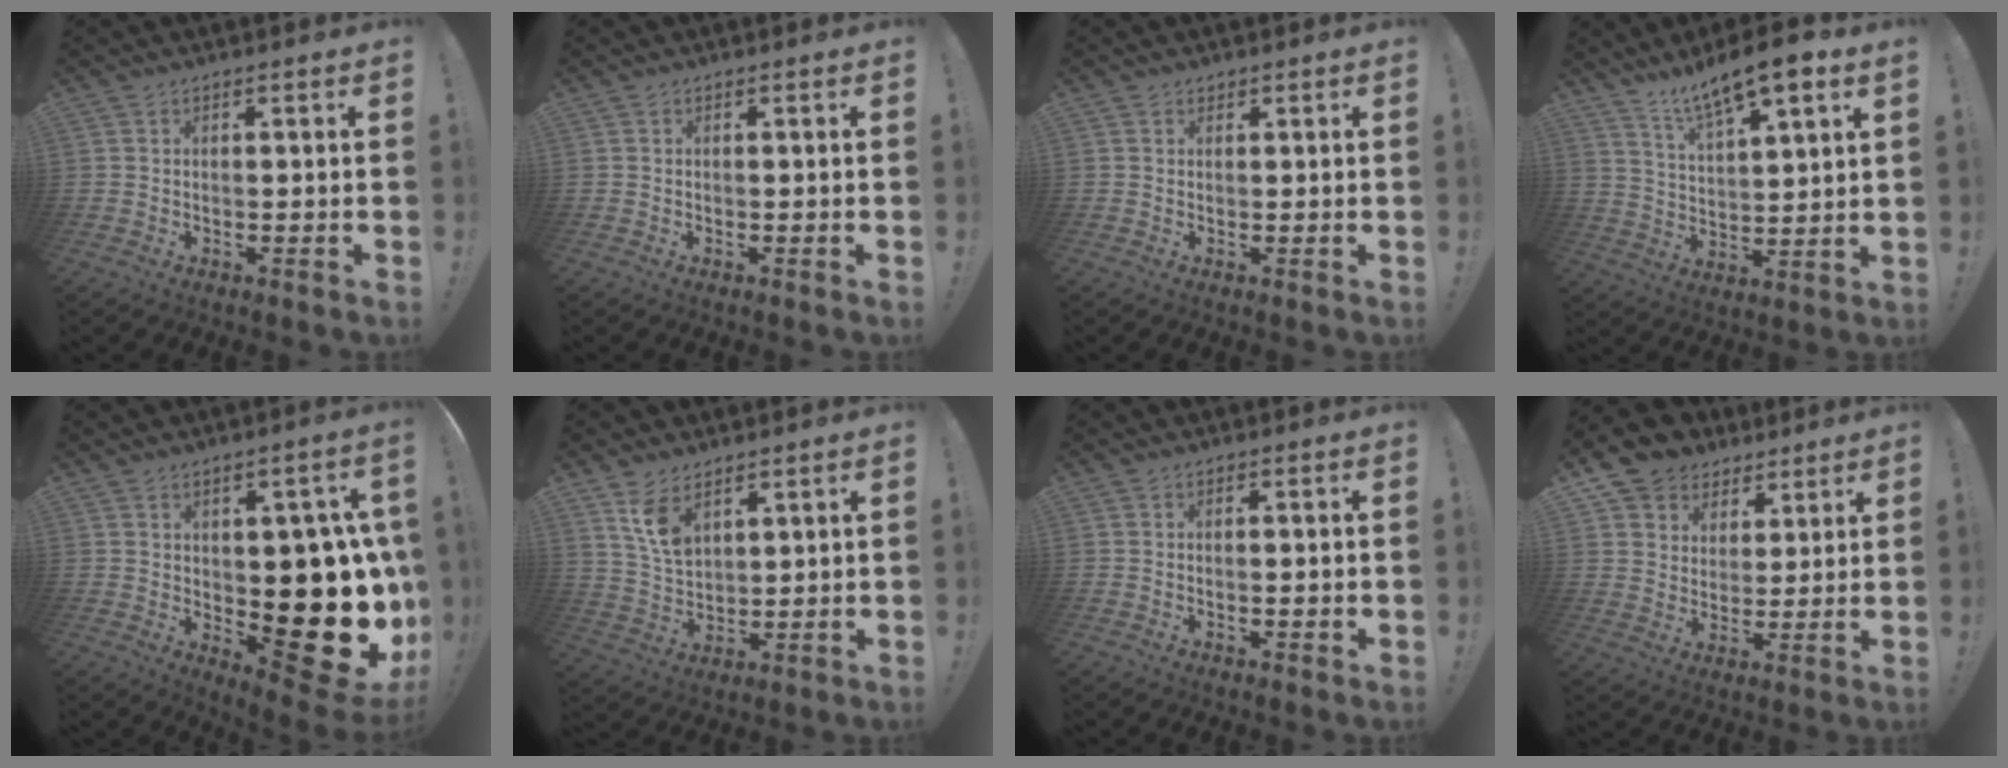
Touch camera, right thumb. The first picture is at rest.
{"total": 0.0}
{"total": 0.8, "force": [0.7, 0.4, 0.1], "torque": [0.002, -0.002, 0.013]}
{"total": 10.8, "force": [8.8, 1.9, 6.1], "torque": [-0.104, -0.061, 0.151]}
{"total": 19.6, "force": [-0.7, 10.7, 16.3], "torque": [-0.180, -0.011, 0.013]}
{"total": 8.9, "force": [5.5, 5.0, 4.9], "torque": [-0.087, -0.024, 0.107]}
{"total": 1.1, "force": [-0.2, 0.1, 1.1], "torque": [-0.016, 0.000, -0.005]}
{"total": 9.7, "force": [5.8, 7.6, 2.0], "torque": [-0.033, -0.040, 0.117]}